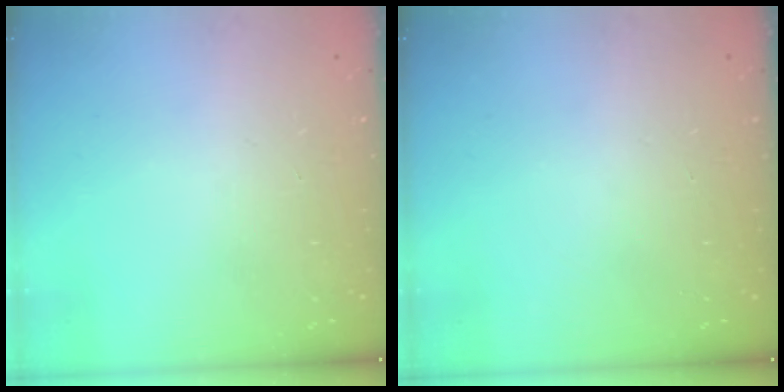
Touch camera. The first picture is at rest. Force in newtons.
{"total": 0.0}